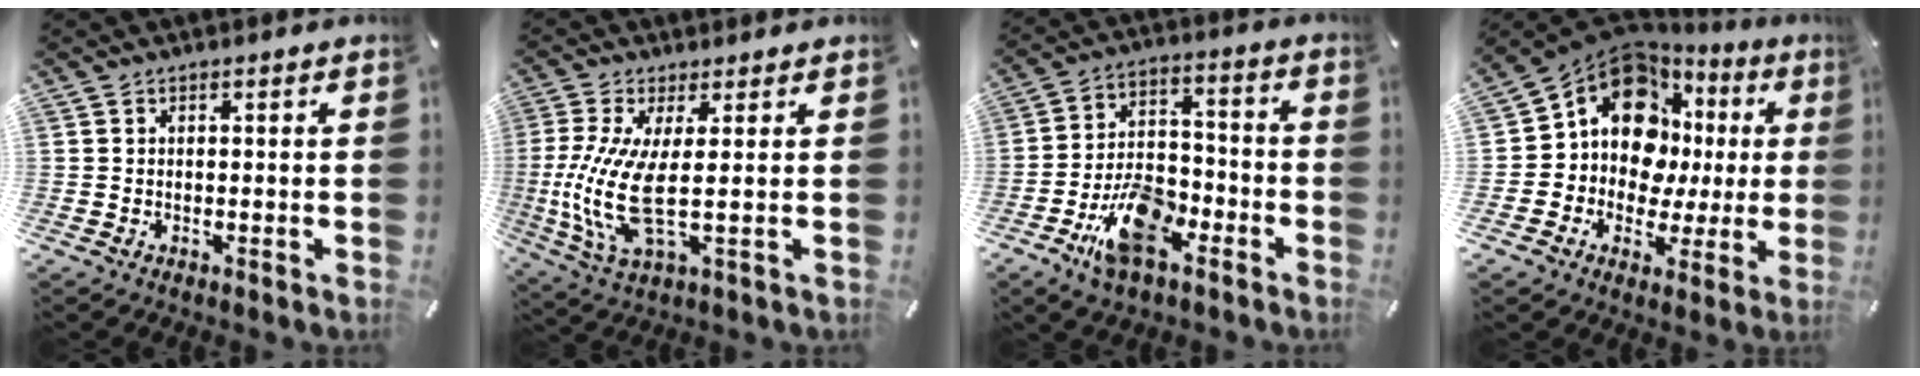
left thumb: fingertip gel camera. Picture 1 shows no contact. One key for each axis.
{"total": 12.6, "fx": 0.4, "fy": 3.1, "fz": 12.2, "tx": -0.279, "ty": -0.037, "tz": 0.002}
{"total": 14.2, "fx": -7.5, "fy": 7.8, "fz": 9.1, "tx": -0.171, "ty": 0.045, "tz": -0.130}
{"total": 14.4, "fx": 3.8, "fy": 11.6, "fz": 7.6, "tx": -0.146, "ty": -0.048, "tz": 0.067}